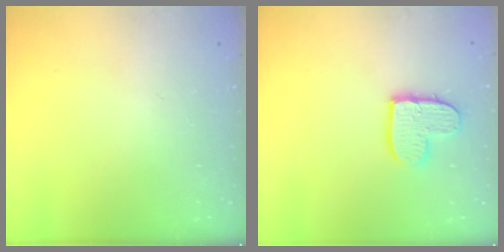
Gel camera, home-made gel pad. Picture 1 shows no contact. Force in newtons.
{"total": 10.1, "press": 10.1, "slide": 0.7}